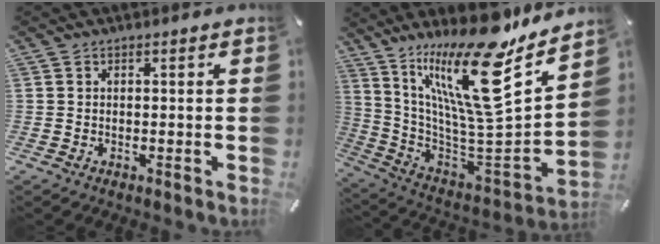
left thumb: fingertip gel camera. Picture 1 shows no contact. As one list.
[{"total": 22.8, "force": [16.0, 3.8, 15.9], "torque": [-0.289, -0.152, 0.245]}]